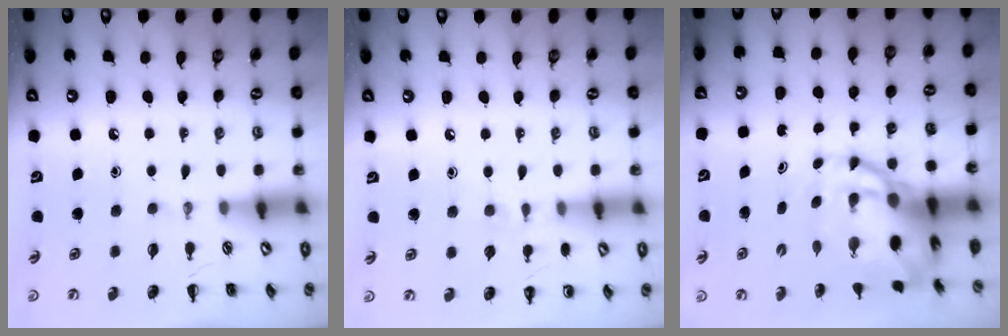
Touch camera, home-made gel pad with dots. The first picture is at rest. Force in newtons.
{"total": 5.0, "press": 4.7, "slide": 1.7}
{"total": 10.4, "press": 10.0, "slide": 2.7}